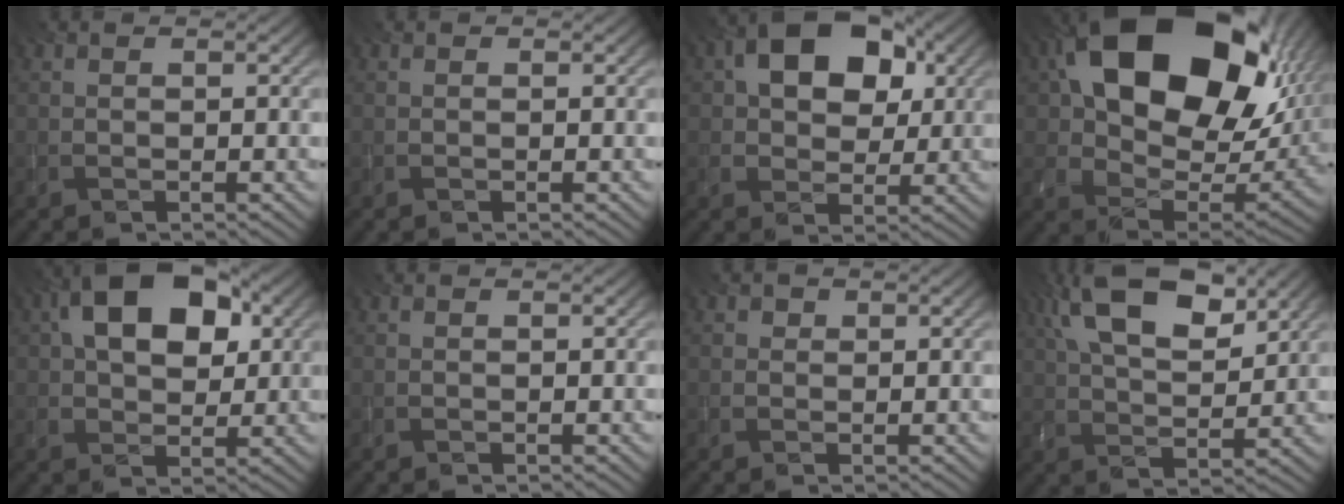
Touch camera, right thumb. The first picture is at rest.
{"total": 0.0}
{"total": 10.7, "force": [3.7, 7.4, 6.9], "torque": [-0.126, 0.018, 0.052]}
{"total": 21.8, "force": [8.3, 14.1, 14.4], "torque": [-0.279, 0.000, 0.177]}
{"total": 11.3, "force": [3.6, 7.1, 8.1], "torque": [-0.141, 0.024, 0.051]}
{"total": 0.0}
{"total": 1.0, "force": [0.3, 0.9, 0.2], "torque": [-0.002, -0.002, 0.001]}
{"total": 13.3, "force": [6.7, 5.8, 9.9], "torque": [-0.201, 0.021, 0.113]}